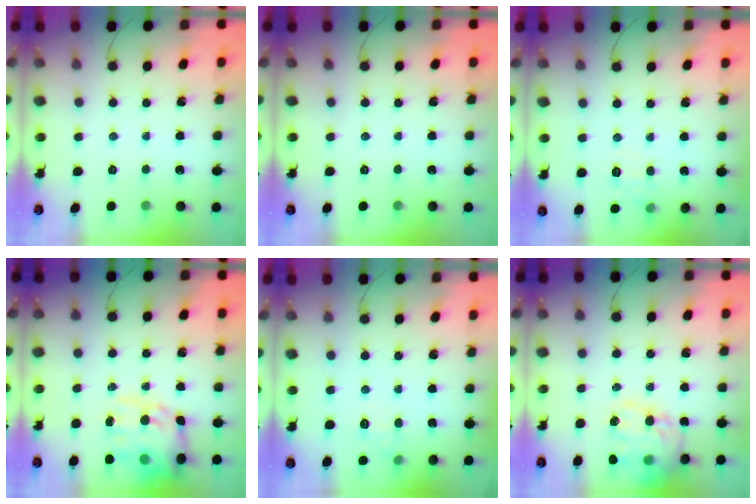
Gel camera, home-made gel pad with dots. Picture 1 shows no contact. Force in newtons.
{"total": 0.0}
{"total": 6.3, "press": 6.0, "slide": 1.9}
{"total": 16.3, "press": 15.7, "slide": 4.5}
{"total": 6.1, "press": 5.9, "slide": 1.5}
{"total": 20.2, "press": 19.8, "slide": 4.2}